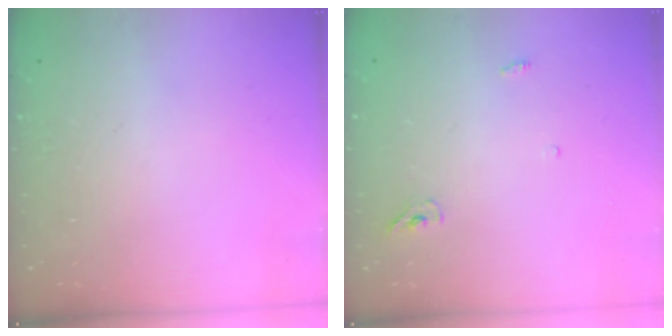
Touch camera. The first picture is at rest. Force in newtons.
{"total": 3.7, "press": 3.5, "slide": 1.1}